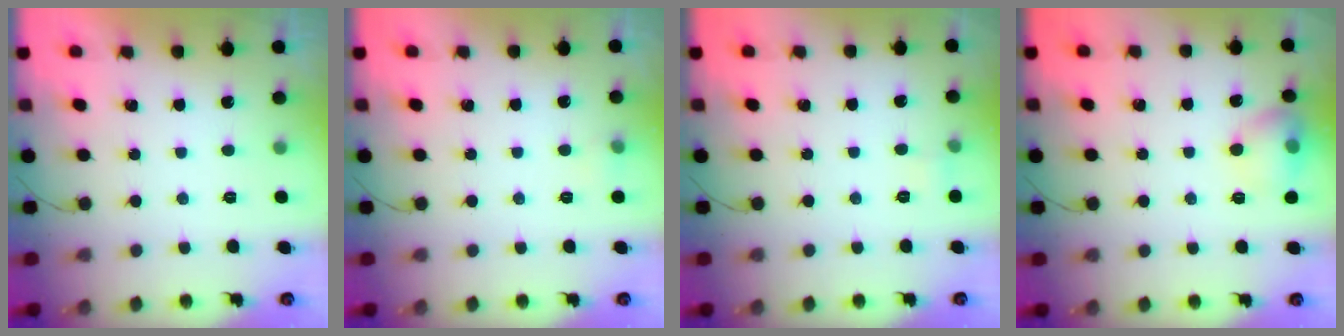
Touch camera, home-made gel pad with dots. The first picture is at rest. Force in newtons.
{"total": 7.2, "press": 3.7, "slide": 6.2}
{"total": 3.0, "press": 2.8, "slide": 1.0}
{"total": 9.7, "press": 9.7, "slide": 1.2}